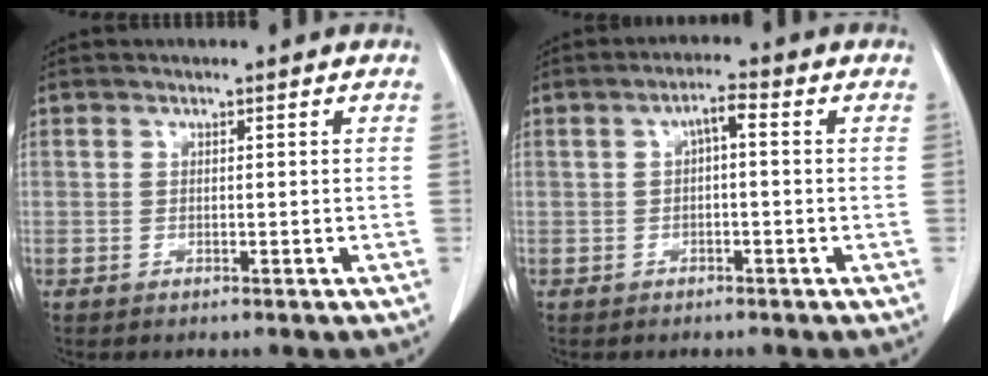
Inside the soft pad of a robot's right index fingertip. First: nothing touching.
{"total": 2.7, "force": [0.3, 0.7, 2.6], "torque": [-0.046, 0.012, 0.003]}